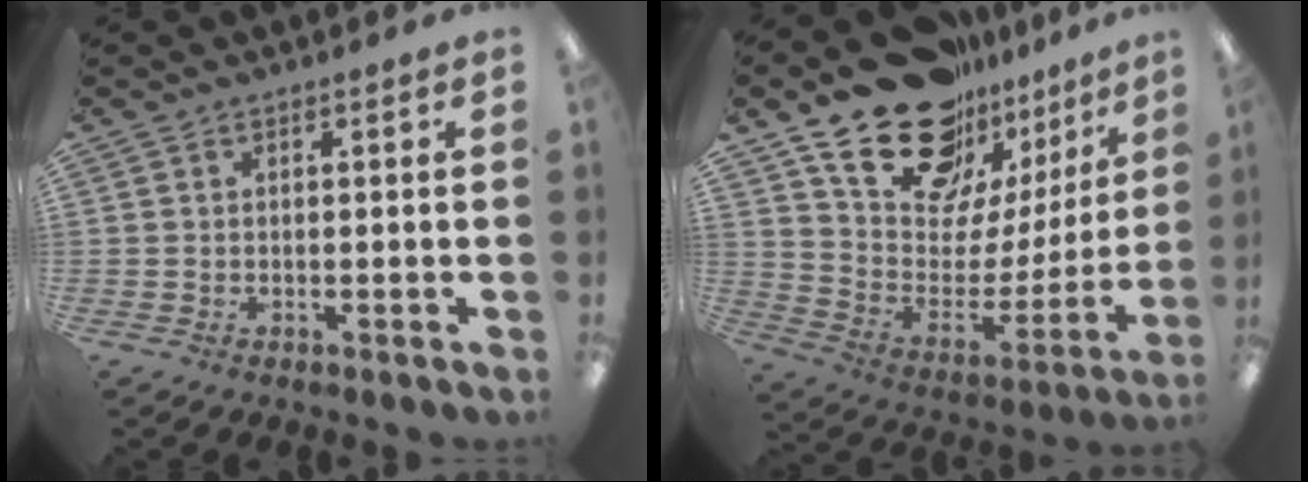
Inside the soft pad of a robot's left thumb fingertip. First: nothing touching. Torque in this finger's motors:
{"motor_torque": [0.80, 0.64, 1.00, -1.77, 0.40]}